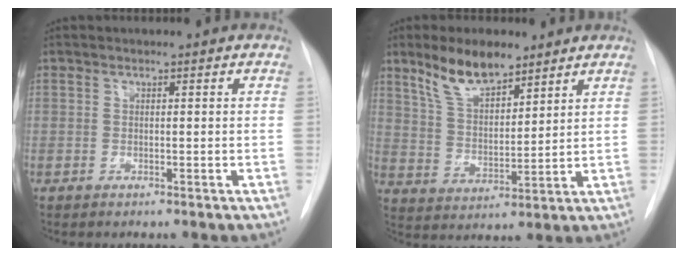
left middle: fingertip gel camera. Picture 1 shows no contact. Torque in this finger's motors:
{"motor_torque": [1.04, -1.10, 0.49, 0.15]}